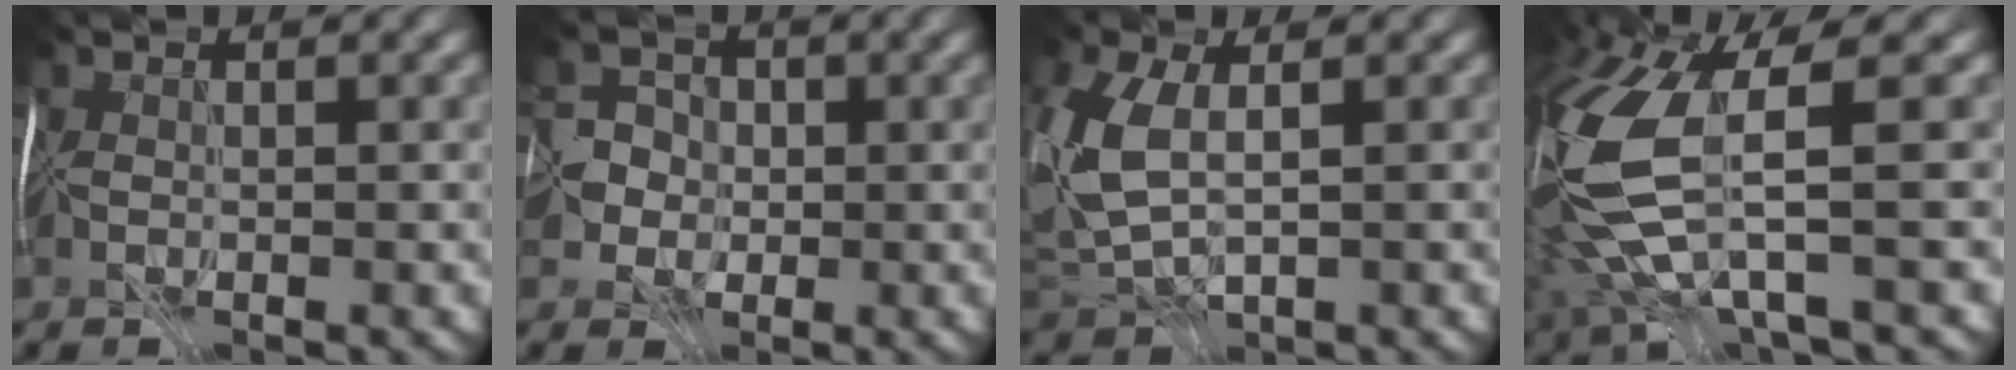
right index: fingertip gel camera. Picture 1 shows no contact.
{"total": 3.5, "force": [-0.9, 3.3, 0.1], "torque": [0.033, 0.008, -0.032]}
{"total": 4.8, "force": [1.1, 2.5, 3.9], "torque": [-0.101, 0.005, 0.027]}
{"total": 9.3, "force": [0.2, 3.1, 8.8], "torque": [-0.223, -0.026, 0.018]}